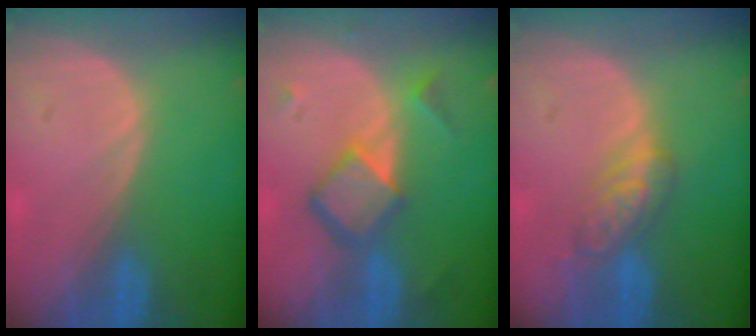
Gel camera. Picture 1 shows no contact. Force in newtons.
{"total": 6.7, "press": 5.8, "slide": 3.3}
{"total": 5.2, "press": 5.1, "slide": 0.8}